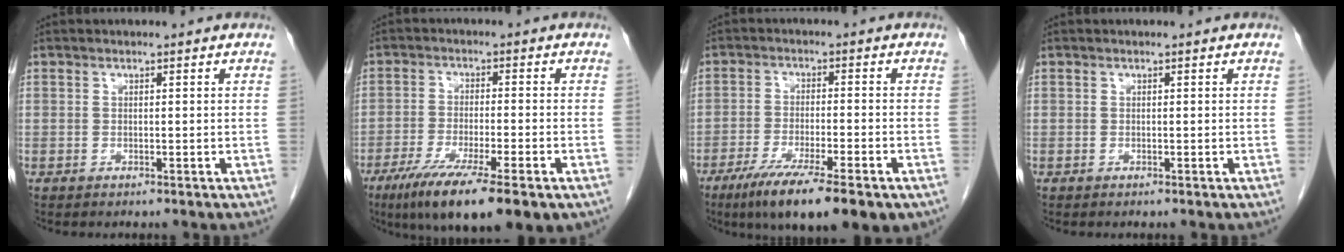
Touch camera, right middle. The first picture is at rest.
{"total": 14.0, "force": [-8.6, 2.1, 10.8], "torque": [-0.162, -0.033, -0.138]}
{"total": 14.5, "force": [-9.5, 2.3, 10.6], "torque": [-0.145, -0.029, -0.150]}
{"total": 0.0}